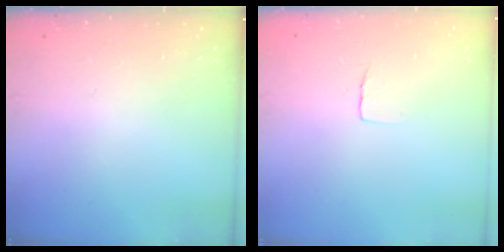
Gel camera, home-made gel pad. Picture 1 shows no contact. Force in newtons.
{"total": 4.1, "press": 4.1, "slide": 0.3}